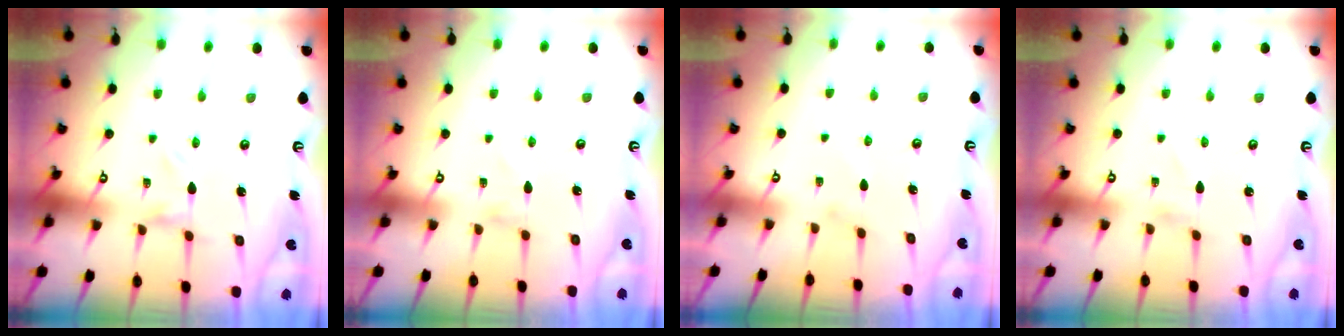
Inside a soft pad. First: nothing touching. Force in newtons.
{"total": 0.6, "press": 0.6, "slide": 0.1}
{"total": 0.9, "press": 0.8, "slide": 0.4}
{"total": 1.5, "press": 1.5, "slide": 0.1}